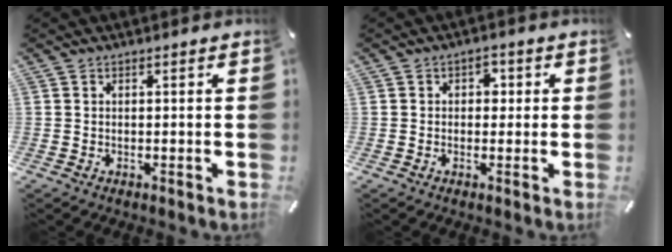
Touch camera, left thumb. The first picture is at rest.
{"total": 2.4, "force": [0.0, 2.0, 1.4], "torque": [-0.006, 0.000, -0.009]}